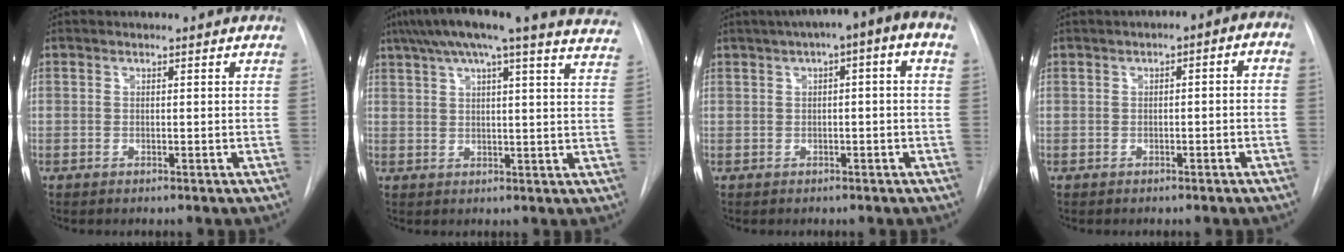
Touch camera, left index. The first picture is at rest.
{"total": 24.0, "force": [20.3, 1.5, 12.8], "torque": [-0.200, -0.001, 0.244]}
{"total": 9.0, "force": [3.4, 1.3, 8.2], "torque": [-0.117, 0.043, 0.039]}
{"total": 4.7, "force": [0.0, 2.1, 4.2], "torque": [-0.055, 0.031, -0.005]}